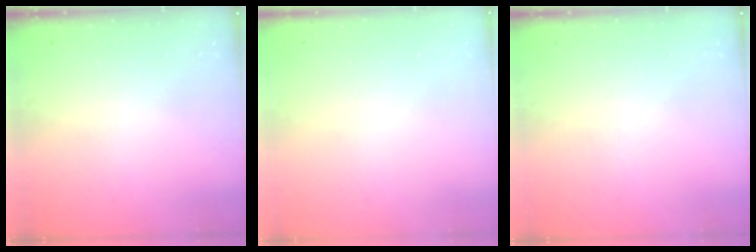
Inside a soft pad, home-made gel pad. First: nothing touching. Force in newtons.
{"total": 0.0}
{"total": 0.0}